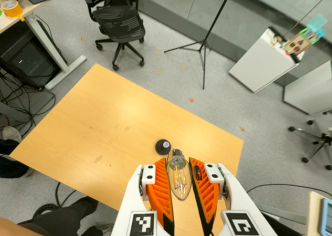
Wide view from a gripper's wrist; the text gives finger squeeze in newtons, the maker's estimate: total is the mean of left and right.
{"total": 14.5, "left": 15.7, "right": 13.4}